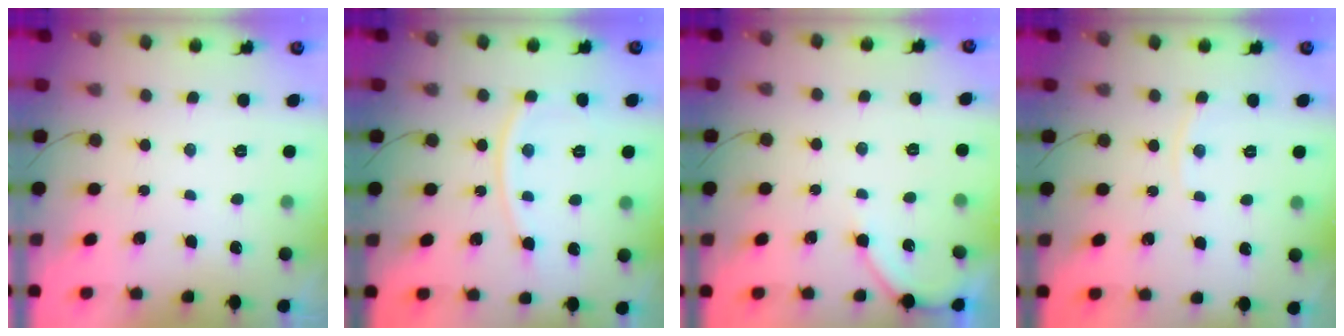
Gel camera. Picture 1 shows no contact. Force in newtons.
{"total": 9.7, "press": 9.6, "slide": 1.2}
{"total": 5.9, "press": 5.9, "slide": 0.7}
{"total": 2.7, "press": 2.7, "slide": 0.3}